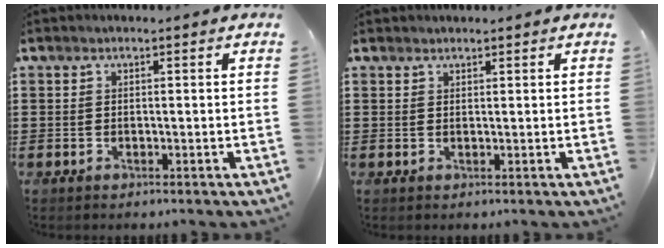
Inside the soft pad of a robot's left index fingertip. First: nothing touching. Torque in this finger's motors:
{"motor_torque": [0.40, -0.92, 0.05, -0.02]}